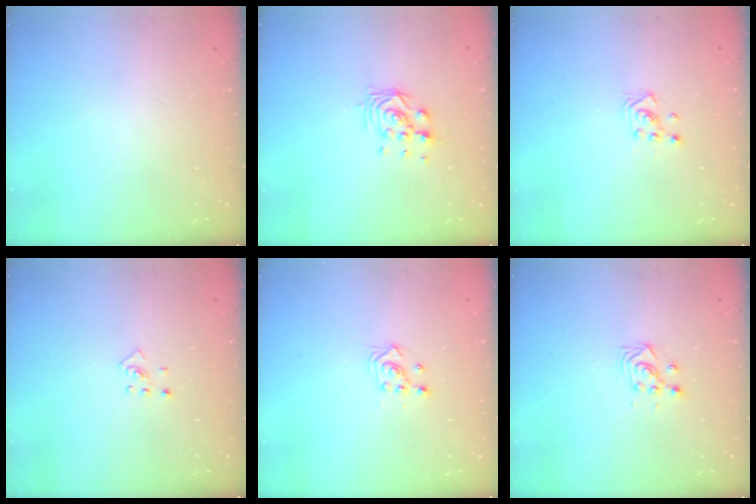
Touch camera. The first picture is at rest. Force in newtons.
{"total": 6.6, "press": 6.5, "slide": 0.5}
{"total": 2.9, "press": 2.8, "slide": 0.3}
{"total": 2.5, "press": 2.4, "slide": 0.8}
{"total": 2.9, "press": 2.9, "slide": 0.2}
{"total": 2.7, "press": 2.7, "slide": 0.3}